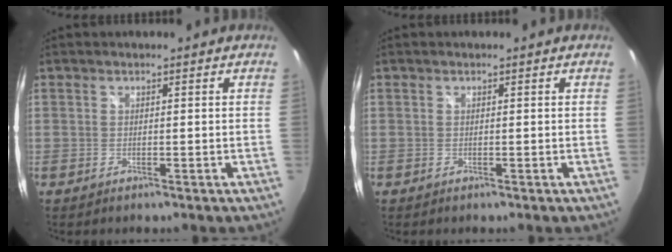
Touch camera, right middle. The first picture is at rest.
{"total": 0.0}